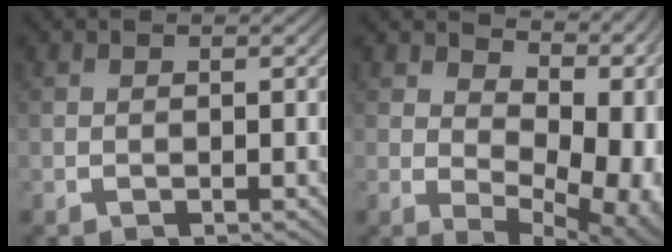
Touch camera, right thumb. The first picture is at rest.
{"total": 10.5, "force": [1.9, 5.8, 8.6], "torque": [-0.114, -0.025, 0.050]}